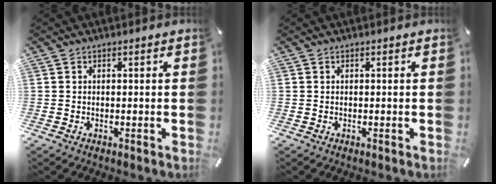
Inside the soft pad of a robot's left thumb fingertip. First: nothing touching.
{"total": 0.0}